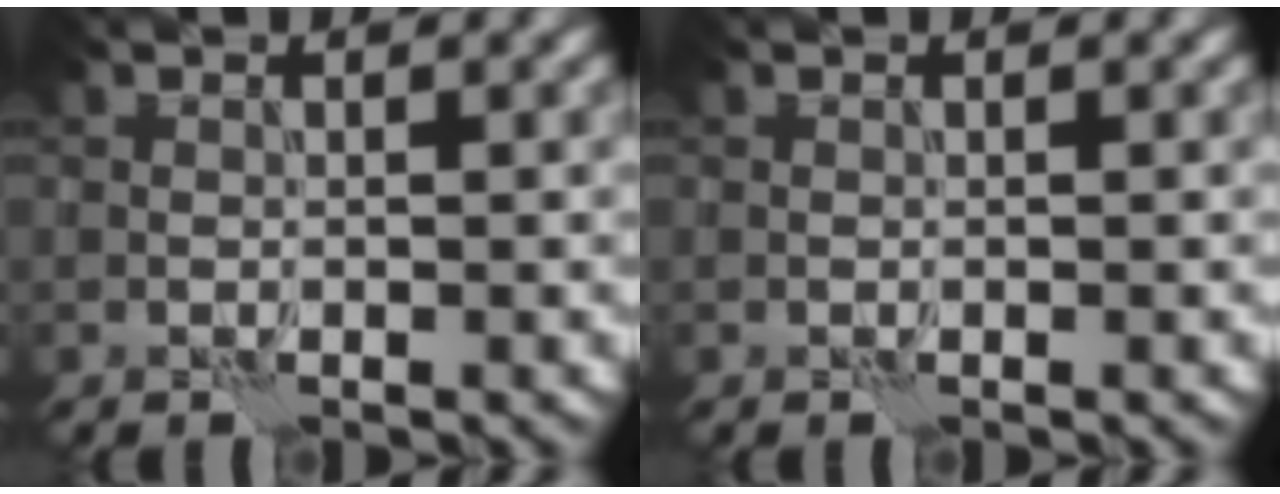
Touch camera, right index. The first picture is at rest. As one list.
[{"total": 0.0}]